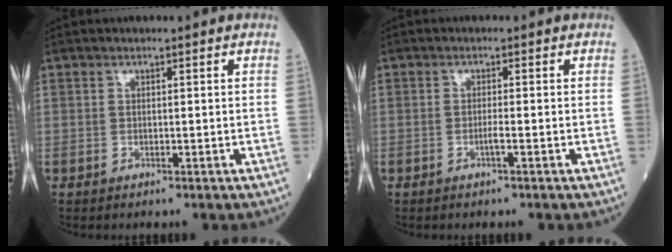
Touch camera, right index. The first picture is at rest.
{"total": 1.4, "force": [-0.6, -0.1, 1.3], "torque": [-0.026, -0.001, -0.011]}